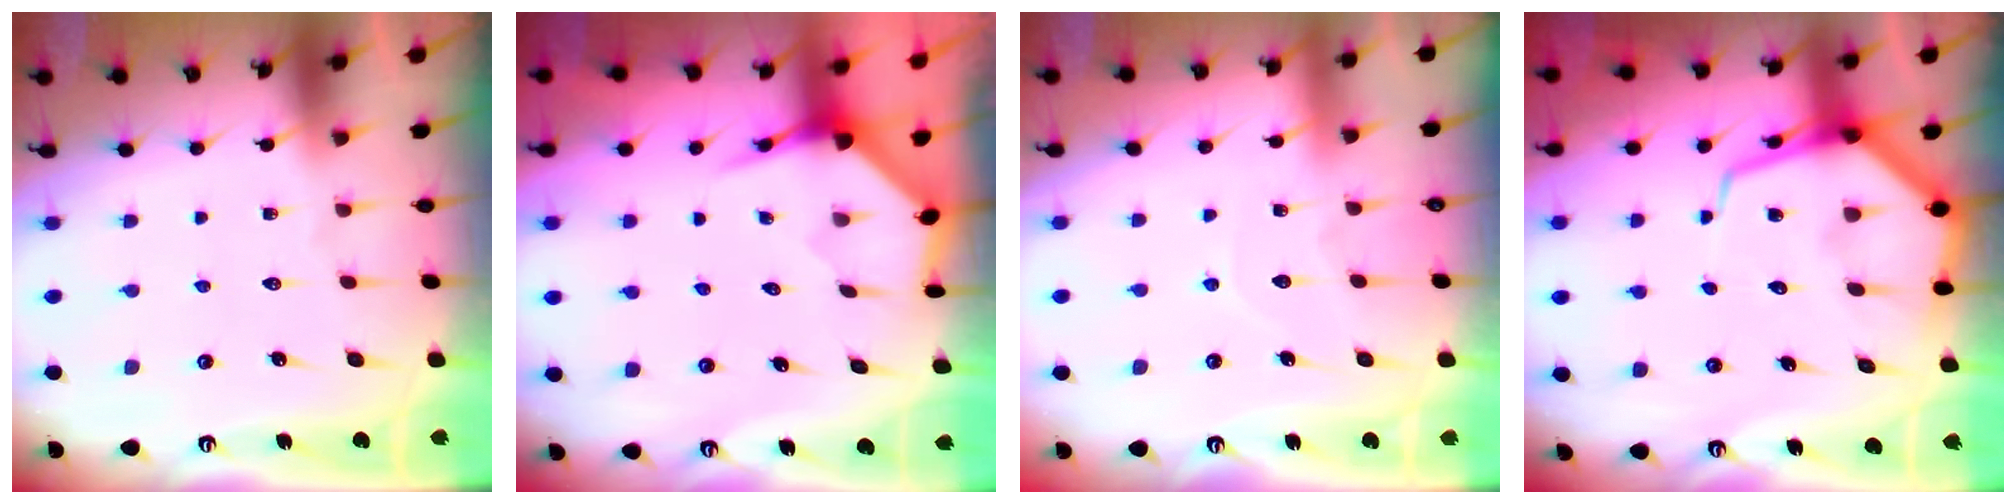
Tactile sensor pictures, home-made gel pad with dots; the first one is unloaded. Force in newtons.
{"total": 3.9, "press": 3.9, "slide": 0.5}
{"total": 5.0, "press": 5.0, "slide": 0.4}
{"total": 8.8, "press": 8.8, "slide": 1.0}